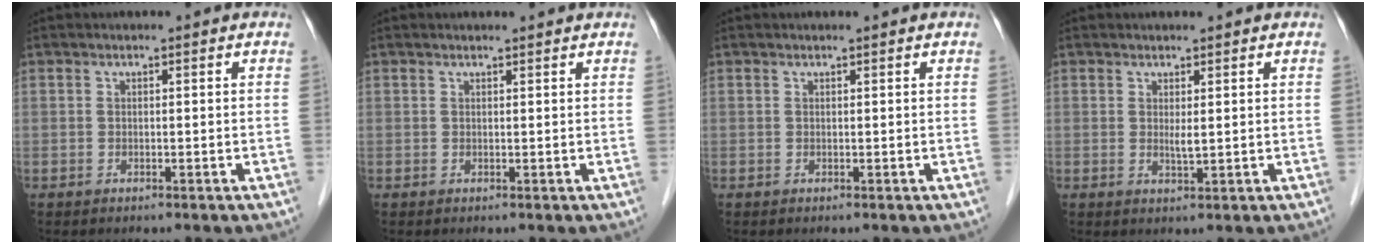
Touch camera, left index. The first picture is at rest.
{"total": 2.1, "force": [2.0, 0.1, 0.5], "torque": [-0.009, 0.010, 0.024]}
{"total": 0.5, "force": [0.5, 0.0, 0.2], "torque": [-0.008, 0.001, 0.008]}
{"total": 1.5, "force": [0.6, 0.2, 1.4], "torque": [-0.030, -0.005, 0.012]}